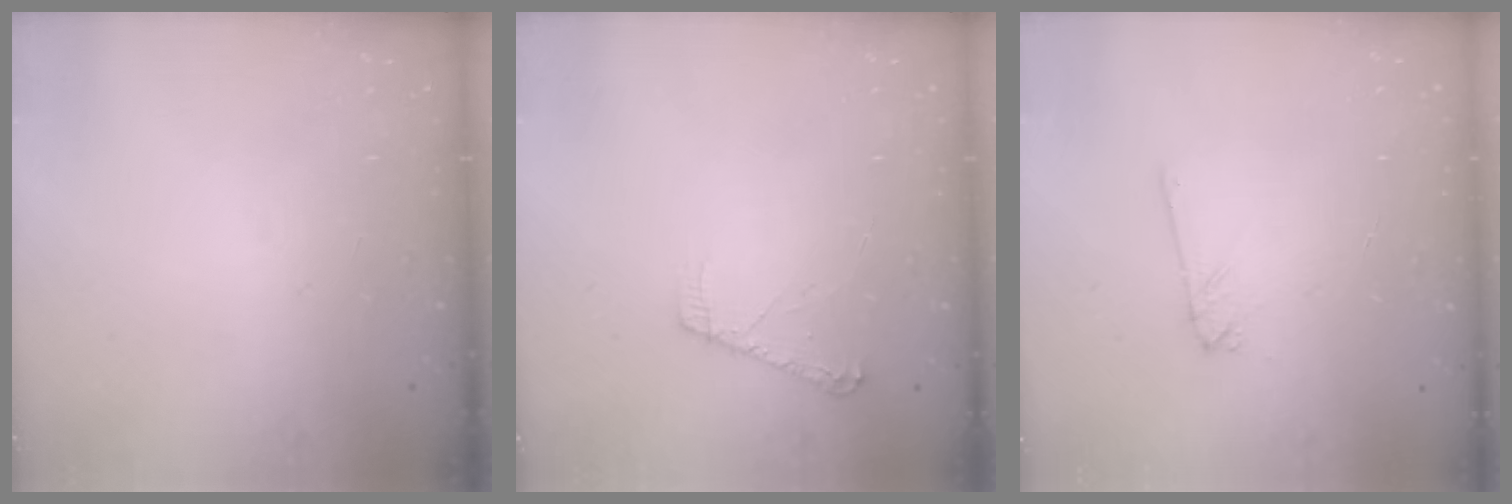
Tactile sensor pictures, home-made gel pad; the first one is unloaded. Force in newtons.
{"total": 5.1, "press": 5.1, "slide": 0.6}
{"total": 1.7, "press": 1.7, "slide": 0.1}